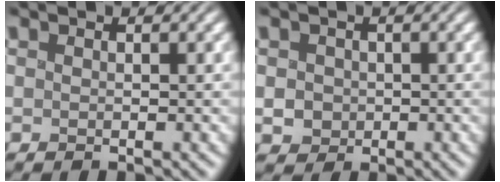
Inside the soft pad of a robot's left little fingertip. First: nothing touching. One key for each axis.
{"total": 1.8, "fx": -0.4, "fy": 1.6, "fz": 0.5, "tx": -0.014, "ty": -0.004, "tz": -0.006}